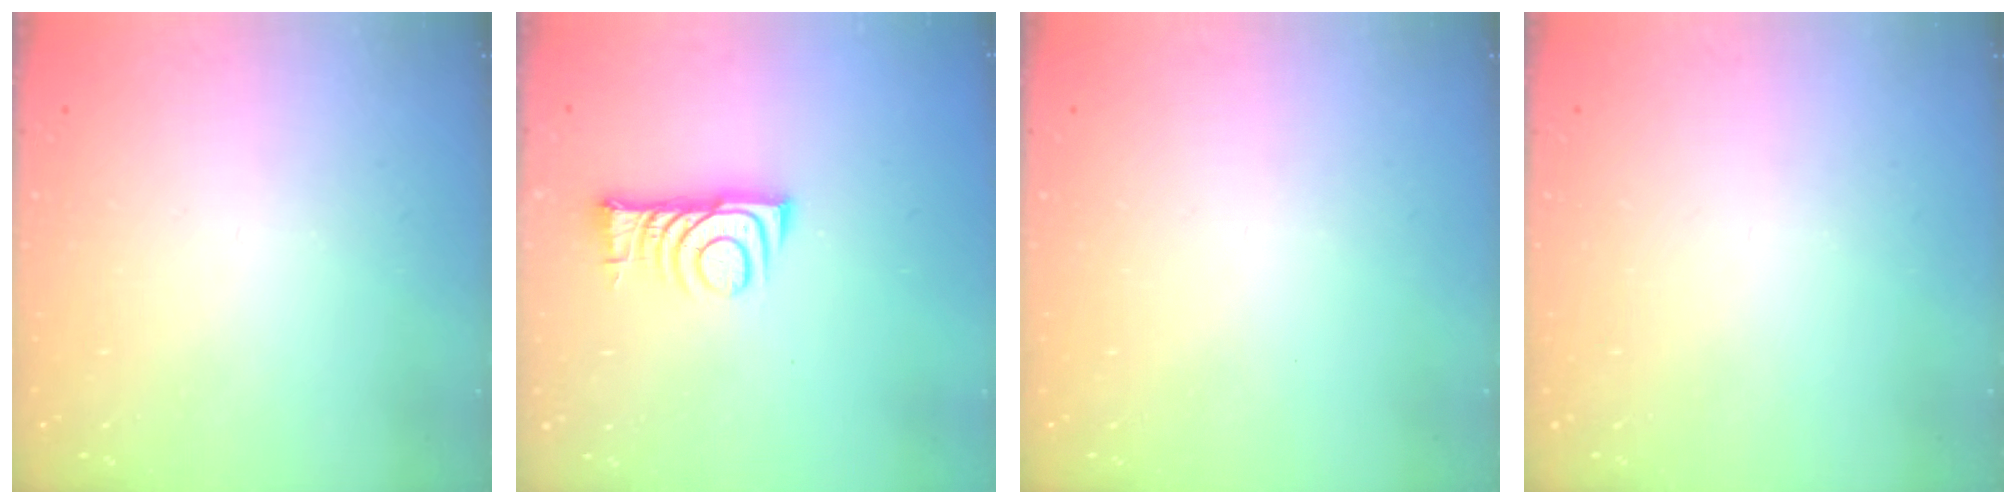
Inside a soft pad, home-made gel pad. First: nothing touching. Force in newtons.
{"total": 8.3, "press": 8.3, "slide": 0.8}
{"total": 0.0}
{"total": 0.0}